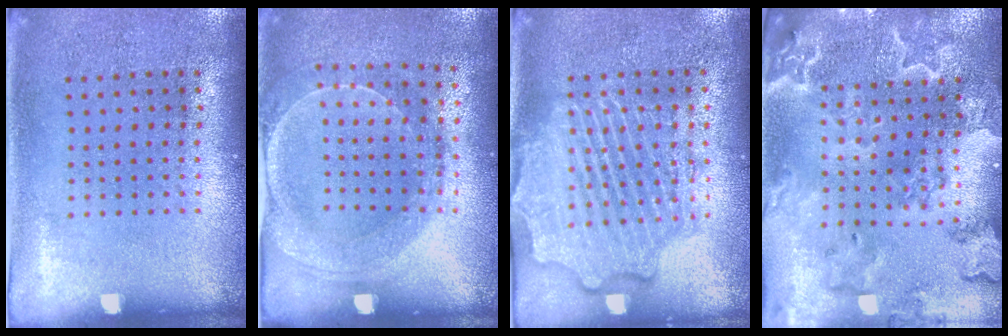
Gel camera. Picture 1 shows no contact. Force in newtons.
{"total": 1.5, "press": 1.5, "slide": 0.3}
{"total": 2.6, "press": 2.6, "slide": 0.3}
{"total": 3.4, "press": 3.0, "slide": 1.5}